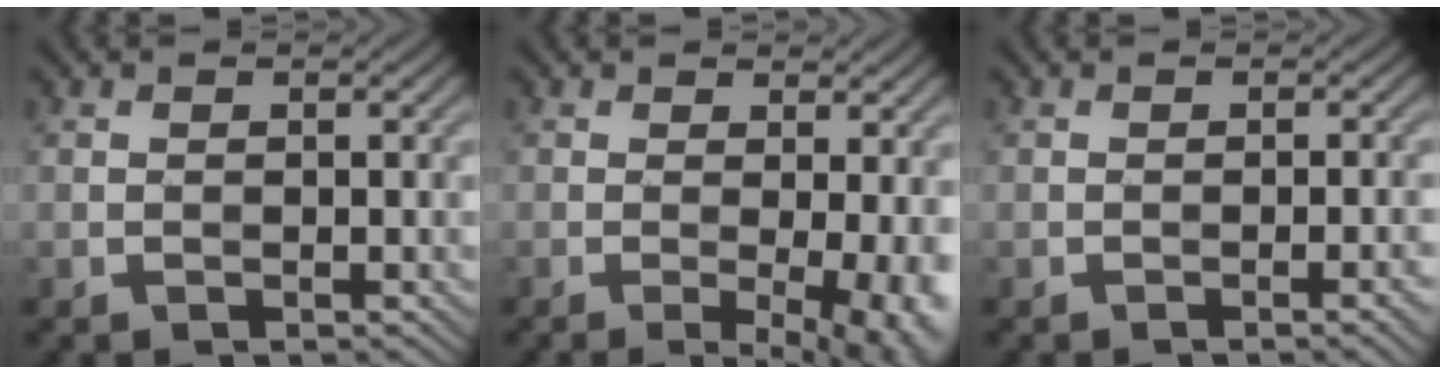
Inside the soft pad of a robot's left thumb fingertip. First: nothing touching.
{"total": 7.7, "force": [-1.0, 2.3, 7.2], "torque": [-0.079, -0.003, -0.005]}
{"total": 2.1, "force": [-0.8, 0.3, 1.9], "torque": [-0.024, 0.005, -0.014]}